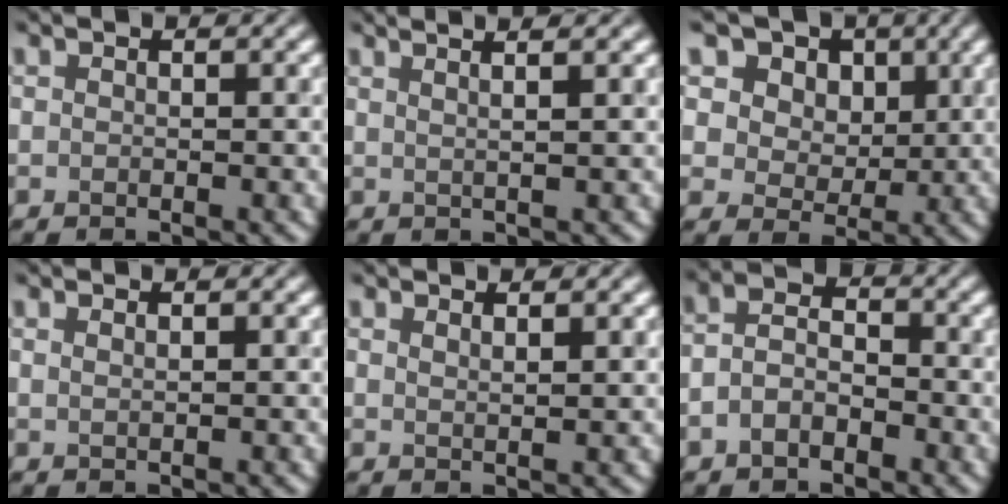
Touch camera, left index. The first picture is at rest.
{"total": 5.3, "force": [3.2, 2.2, 3.6], "torque": [-0.024, 0.044, 0.008]}
{"total": 13.0, "force": [6.9, 9.2, 6.1], "torque": [-0.130, 0.021, 0.107]}
{"total": 0.8, "force": [0.5, 0.3, 0.5], "torque": [-0.006, -0.001, 0.005]}
{"total": 1.5, "force": [1.1, 0.4, 1.0], "torque": [-0.002, 0.002, 0.010]}
{"total": 3.1, "force": [-1.1, 1.9, 2.1], "torque": [-0.044, 0.005, -0.029]}